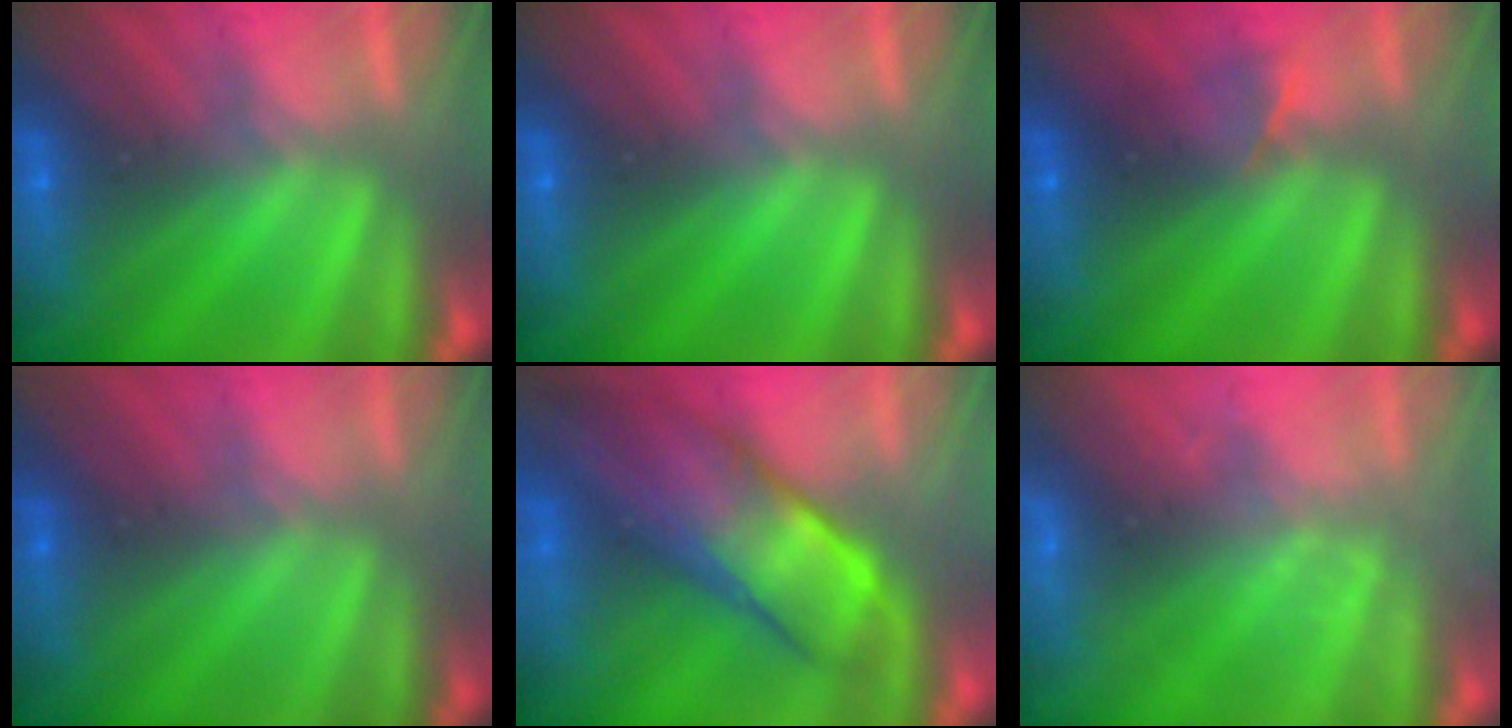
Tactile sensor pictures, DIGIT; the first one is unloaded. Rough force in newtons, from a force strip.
{"total": 0.0}
{"total": 2.2}
{"total": 2.3}
{"total": 9.5}
{"total": 2.3}